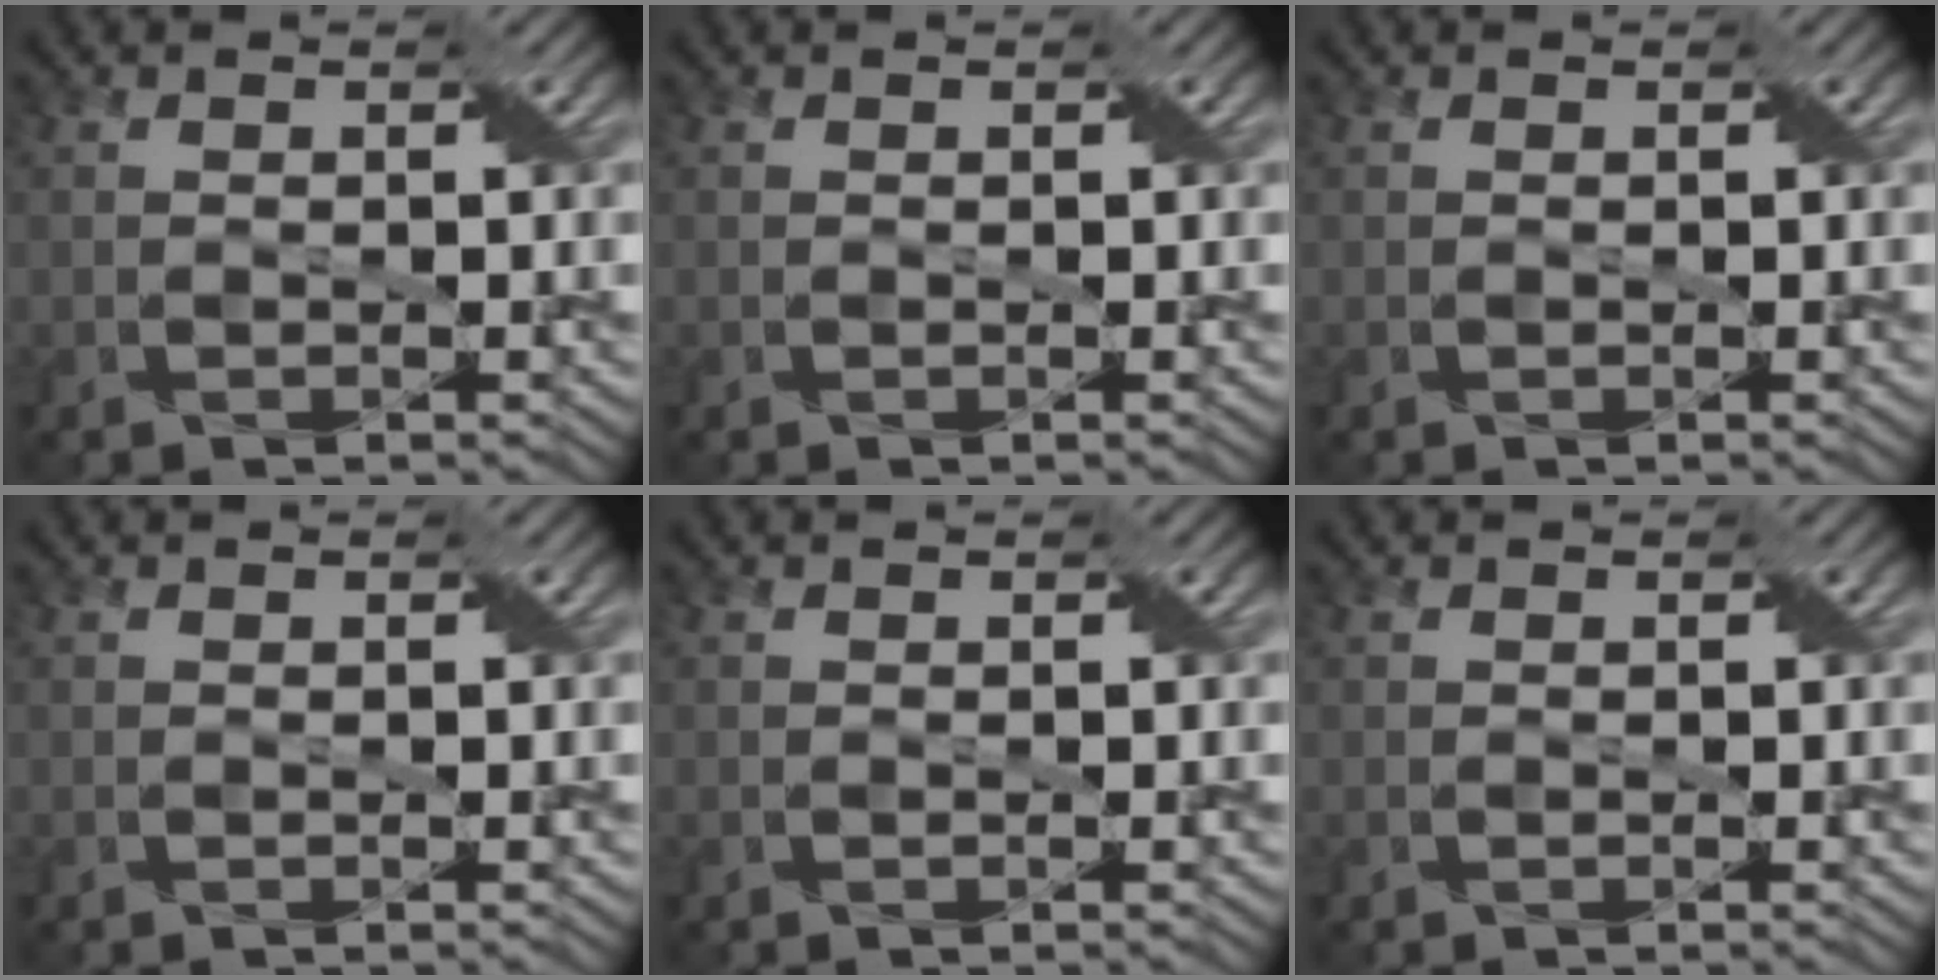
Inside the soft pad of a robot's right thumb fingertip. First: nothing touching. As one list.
[{"total": 0.0}, {"total": 0.0}, {"total": 0.0}, {"total": 0.0}, {"total": 0.0}]